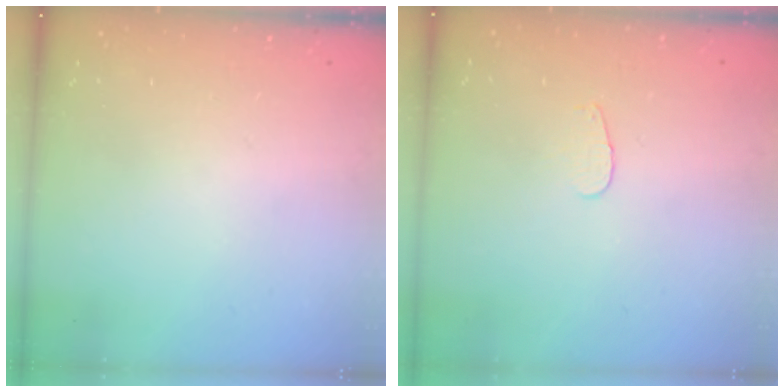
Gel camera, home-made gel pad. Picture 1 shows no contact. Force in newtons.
{"total": 3.4, "press": 3.4, "slide": 0.4}